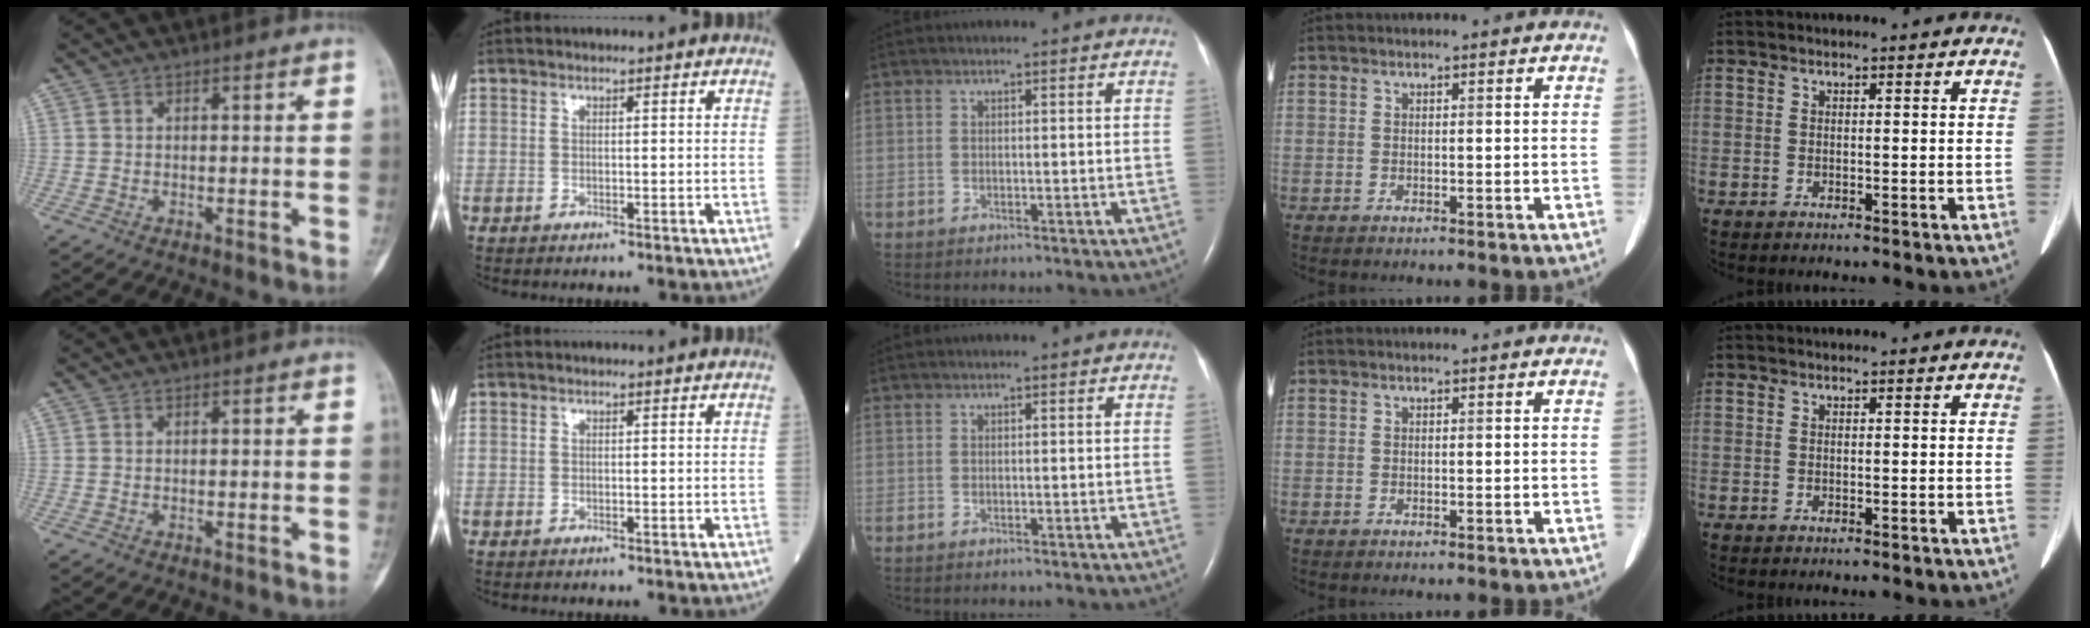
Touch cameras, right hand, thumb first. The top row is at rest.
{}